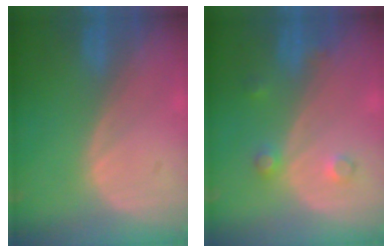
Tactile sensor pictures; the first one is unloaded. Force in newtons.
{"total": 2.6, "press": 2.6, "slide": 0.3}